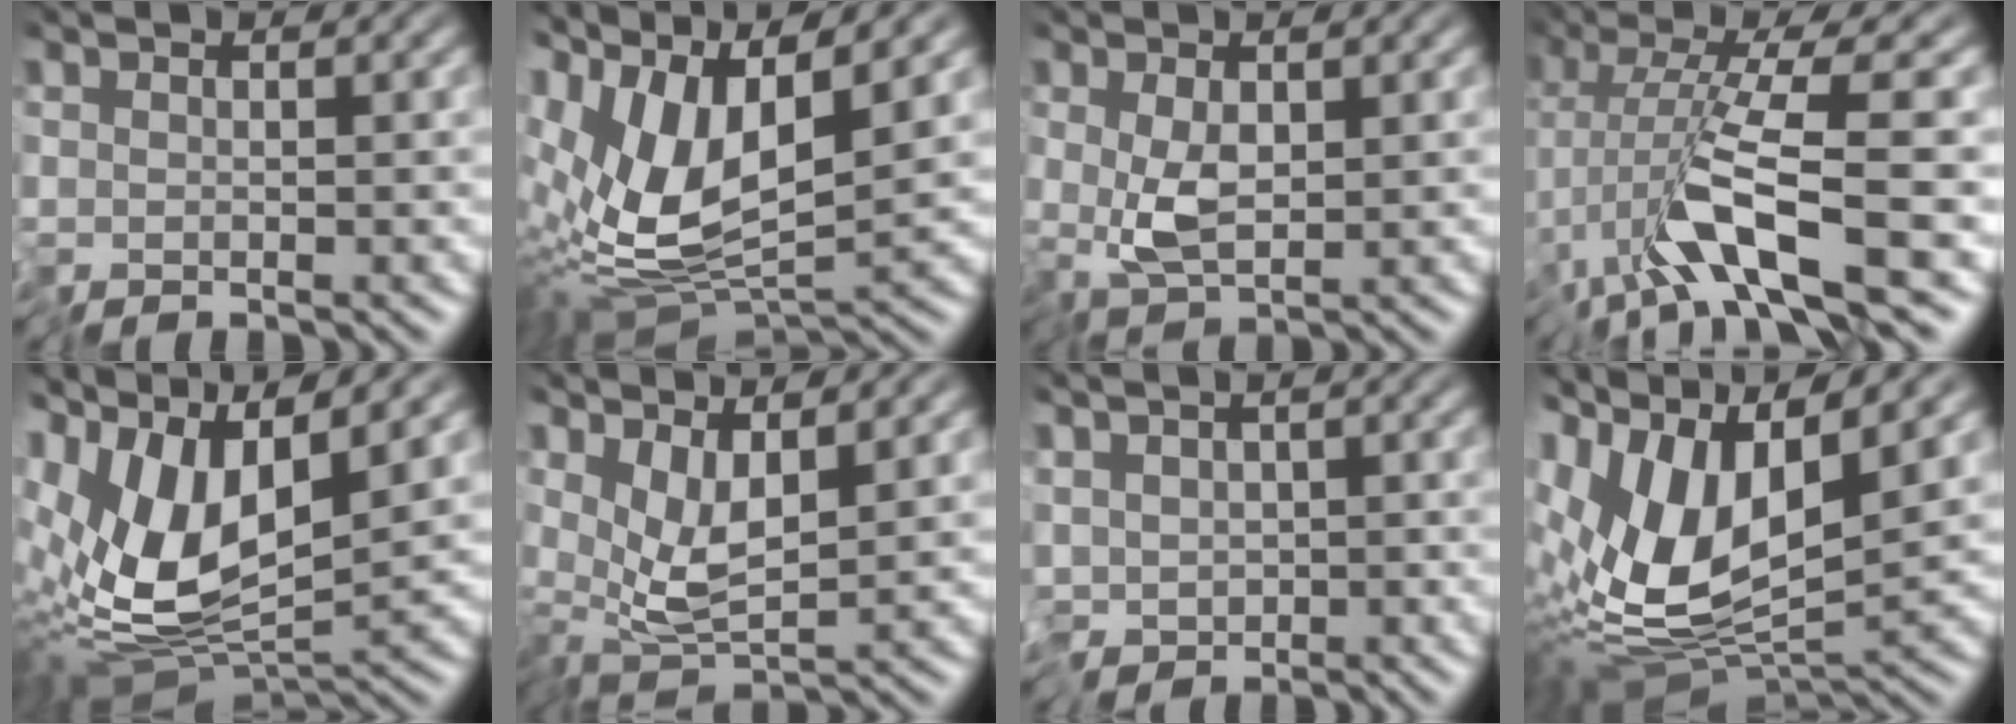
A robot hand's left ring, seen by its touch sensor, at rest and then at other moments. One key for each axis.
{"total": 9.8, "fx": 2.0, "fy": 3.9, "fz": 8.7, "tx": -0.194, "ty": -0.006, "tz": 0.036}
{"total": 2.7, "fx": 0.0, "fy": 1.0, "fz": 2.5, "tx": -0.055, "ty": 0.000, "tz": 0.003}
{"total": 7.2, "fx": -3.2, "fy": 0.2, "fz": 6.5, "tx": -0.125, "ty": 0.002, "tz": -0.066}
{"total": 11.2, "fx": 2.0, "fy": 4.9, "fz": 9.8, "tx": -0.219, "ty": -0.009, "tz": 0.036}
{"total": 4.0, "fx": 1.1, "fy": 1.2, "fz": 3.6, "tx": -0.077, "ty": -0.008, "tz": 0.024}
{"total": 3.6, "fx": -1.1, "fy": 2.5, "fz": 2.2, "tx": -0.050, "ty": -0.002, "tz": -0.031}
{"total": 12.6, "fx": 2.5, "fy": 5.7, "fz": 10.9, "tx": -0.242, "ty": -0.001, "tz": 0.045}